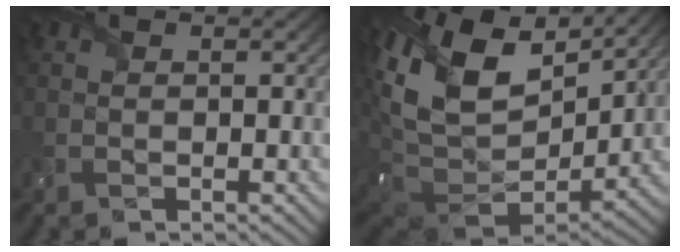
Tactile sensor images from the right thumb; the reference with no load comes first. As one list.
[{"total": 19.0, "force": [6.5, 11.8, 13.5], "torque": [-0.267, 0.019, 0.150]}]